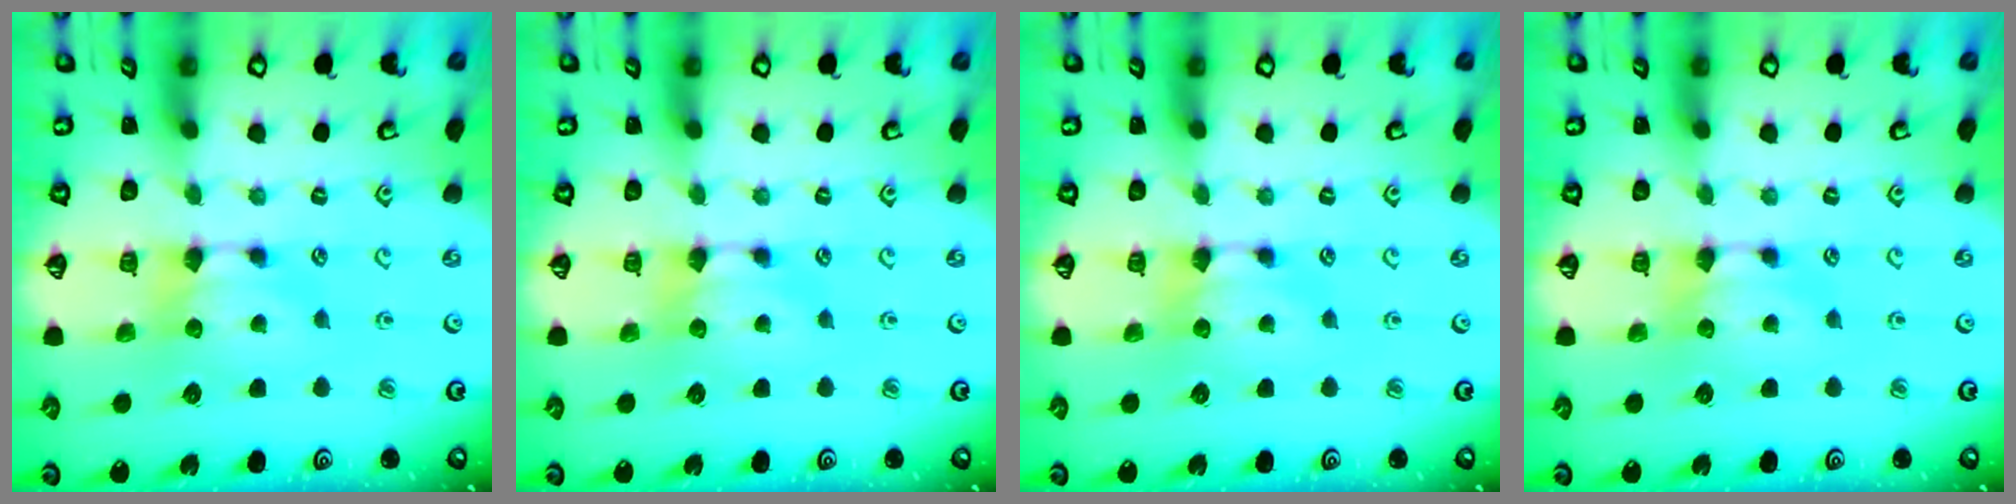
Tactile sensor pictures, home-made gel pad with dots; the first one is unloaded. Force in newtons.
{"total": 0.0}
{"total": 0.0}
{"total": 0.0}